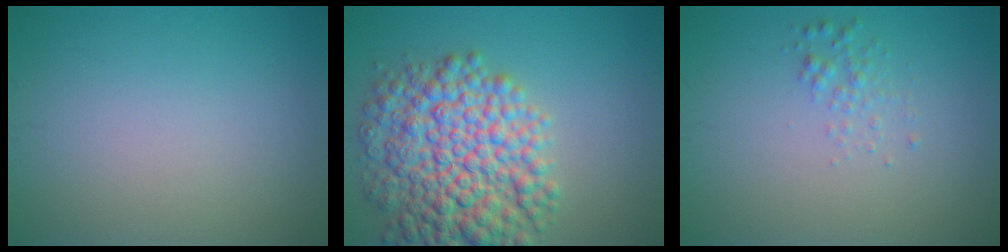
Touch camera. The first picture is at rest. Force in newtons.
{"total": 9.8, "press": 9.8, "slide": 0.2}
{"total": 1.2, "press": 1.2, "slide": 0.0}